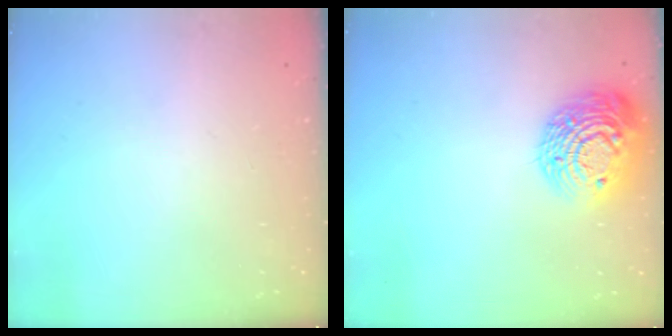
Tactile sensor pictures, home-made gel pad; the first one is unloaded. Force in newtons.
{"total": 16.8, "press": 16.8, "slide": 1.1}